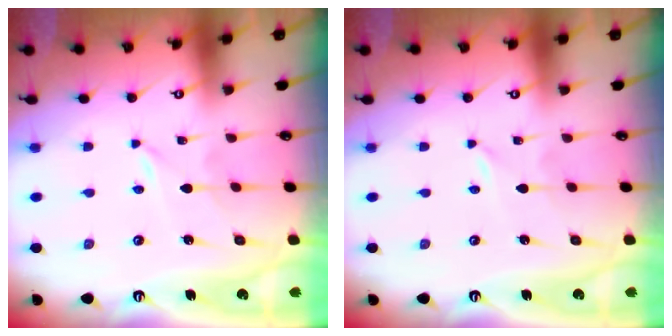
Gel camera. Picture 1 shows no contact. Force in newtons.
{"total": 0.0}